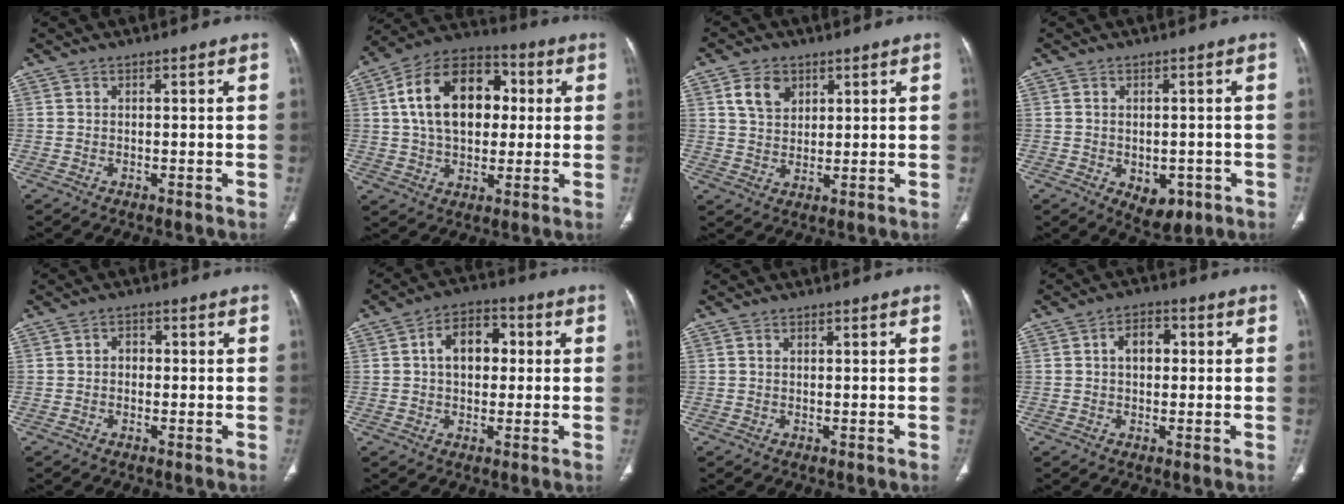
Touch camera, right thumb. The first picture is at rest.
{"total": 19.1, "force": [3.2, 12.7, 14.0], "torque": [-0.208, 0.021, 0.048]}
{"total": 6.3, "force": [3.0, 4.5, 3.2], "torque": [-0.037, -0.013, 0.056]}
{"total": 6.2, "force": [-2.0, 4.1, 4.2], "torque": [-0.040, 0.006, -0.011]}
{"total": 2.2, "force": [-0.1, 1.8, 1.2], "torque": [-0.005, 0.009, -0.009]}
{"total": 9.1, "force": [1.2, 6.3, 6.5], "torque": [-0.077, 0.020, 0.013]}
{"total": 0.7, "force": [0.3, 0.5, 0.4], "torque": [-0.008, 0.000, 0.004]}
{"total": 5.2, "force": [0.6, 3.6, 3.7], "torque": [-0.043, 0.013, 0.004]}